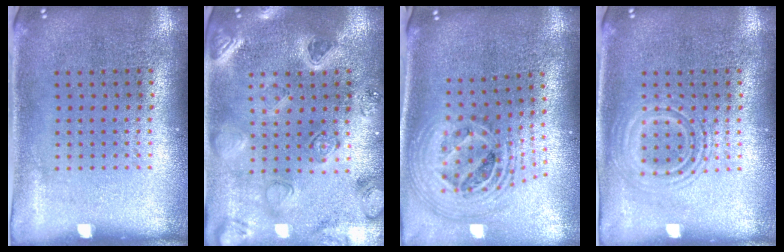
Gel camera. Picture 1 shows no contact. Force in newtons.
{"total": 2.3, "press": 2.2, "slide": 0.2}
{"total": 2.5, "press": 1.8, "slide": 1.7}
{"total": 2.6, "press": 2.6, "slide": 0.4}